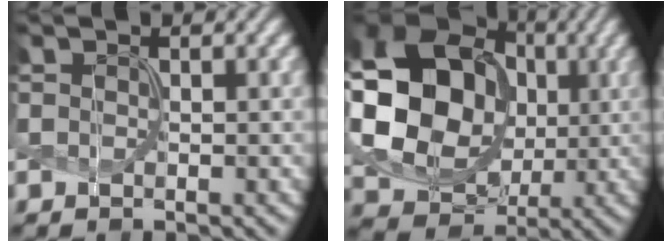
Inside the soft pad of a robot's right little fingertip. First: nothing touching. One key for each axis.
{"total": 18.3, "fx": 2.0, "fy": 15.8, "fz": 9.1, "tx": -0.236, "ty": 0.022, "tz": 0.019}